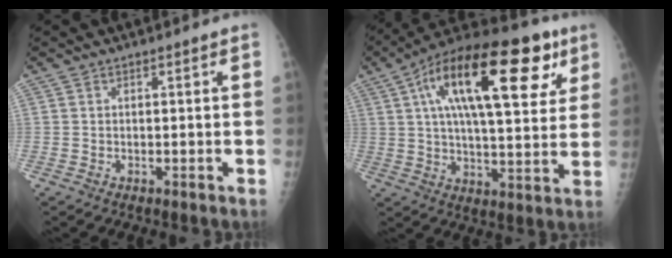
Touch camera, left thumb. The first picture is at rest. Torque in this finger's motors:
{"motor_torque": [0.17, 1.40, 2.22, -0.56, 0.30]}